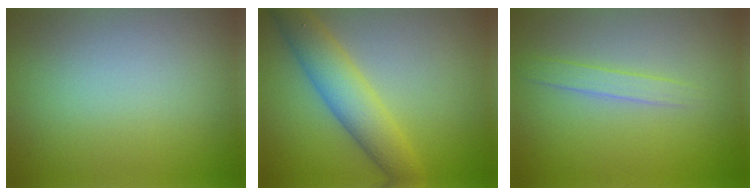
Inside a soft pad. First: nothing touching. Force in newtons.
{"total": 5.4, "press": 5.4, "slide": 0.2}
{"total": 1.6, "press": 1.6, "slide": 0.0}